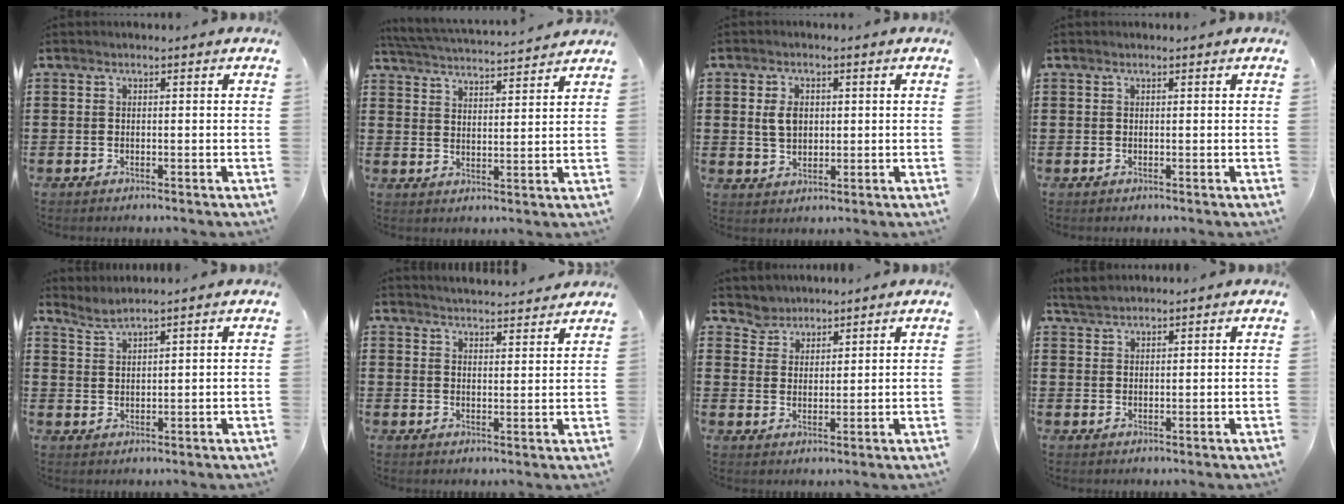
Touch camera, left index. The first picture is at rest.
{"total": 4.2, "force": [4.2, -0.4, 0.5], "torque": [-0.030, -0.033, 0.070]}
{"total": 3.8, "force": [0.7, 2.6, 2.7], "torque": [-0.053, 0.006, 0.011]}
{"total": 0.0}
{"total": 2.1, "force": [2.0, -0.2, 0.6], "torque": [-0.016, -0.002, 0.038]}
{"total": 3.3, "force": [3.3, -0.2, 0.0], "torque": [-0.011, -0.017, 0.059]}
{"total": 3.5, "force": [3.0, 1.6, -0.6], "torque": [-0.005, -0.003, 0.058]}
{"total": 2.5, "force": [2.3, 0.5, 0.6], "torque": [-0.020, 0.003, 0.045]}